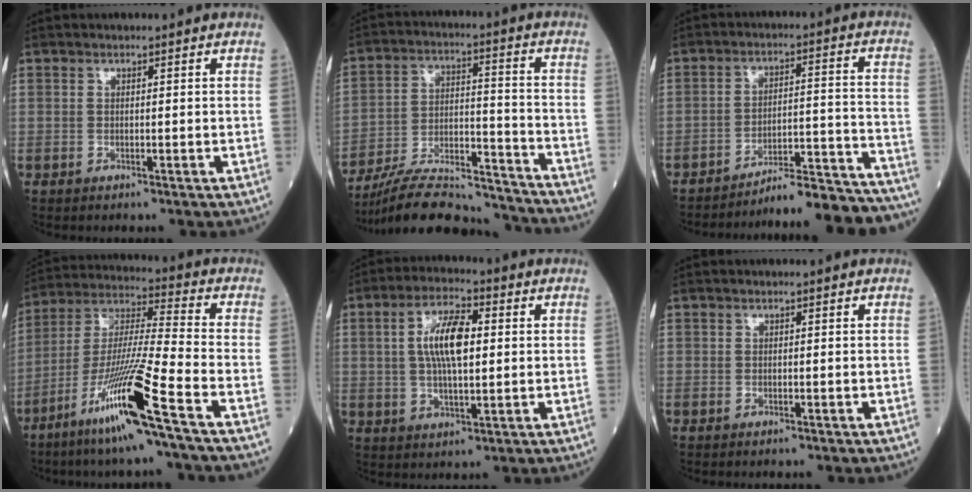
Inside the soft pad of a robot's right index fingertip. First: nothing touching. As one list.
[{"total": 19.6, "force": [-18.4, 3.0, 6.2], "torque": [-0.114, 0.013, -0.288]}, {"total": 18.8, "force": [-18.4, -0.1, 4.0], "torque": [-0.021, 0.021, -0.248]}, {"total": 16.0, "force": [-8.7, -1.5, 13.3], "torque": [-0.272, -0.034, -0.166]}, {"total": 9.0, "force": [1.5, 2.8, 8.4], "torque": [-0.162, 0.013, 0.025]}, {"total": 0.0}]